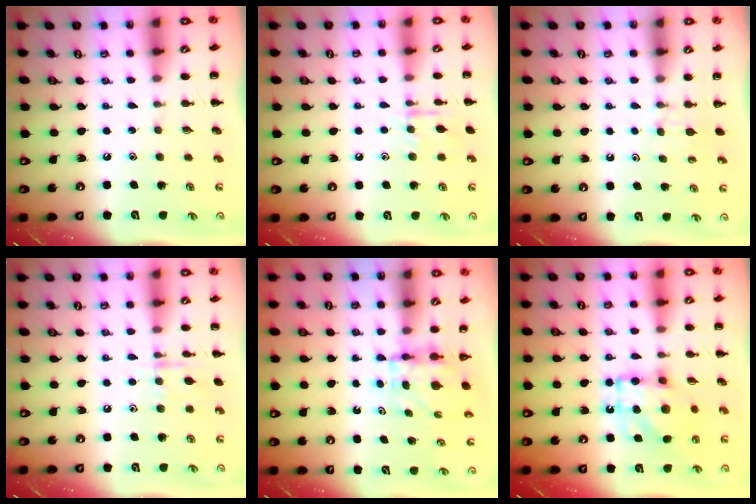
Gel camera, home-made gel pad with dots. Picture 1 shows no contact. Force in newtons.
{"total": 7.9, "press": 7.8, "slide": 0.8}
{"total": 4.2, "press": 3.9, "slide": 1.4}
{"total": 7.2, "press": 7.1, "slide": 0.8}
{"total": 4.0, "press": 3.9, "slide": 0.3}
{"total": 11.9, "press": 11.9, "slide": 1.4}